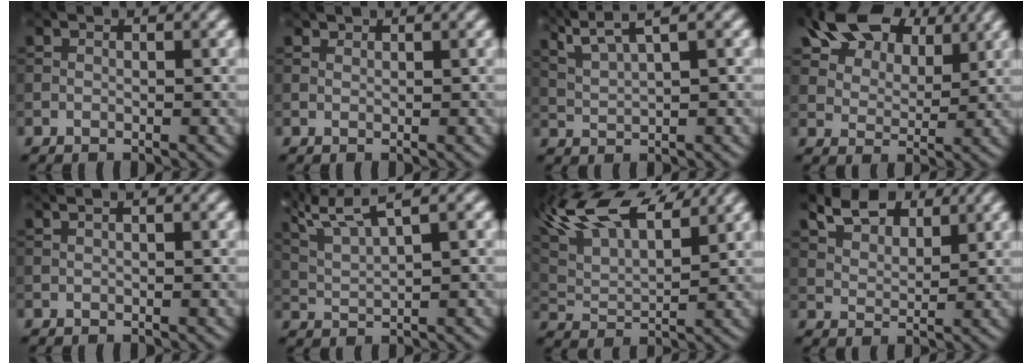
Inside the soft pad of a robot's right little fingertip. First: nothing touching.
{"total": 0.8, "force": [0.7, 0.2, 0.1], "torque": [-0.002, -0.001, 0.014]}
{"total": 5.5, "force": [4.0, 1.0, 3.6], "torque": [-0.073, 0.016, 0.060]}
{"total": 9.4, "force": [5.8, 5.3, 5.1], "torque": [-0.107, 0.016, 0.101]}
{"total": 3.0, "force": [1.6, 1.6, 2.0], "torque": [-0.015, 0.021, -0.004]}
{"total": 6.1, "force": [4.6, 1.2, 3.8], "torque": [-0.082, 0.019, 0.080]}
{"total": 11.5, "force": [8.3, 3.7, 7.0], "torque": [-0.154, 0.023, 0.134]}
{"total": 6.0, "force": [4.4, 2.8, 2.9], "torque": [-0.065, 0.003, 0.079]}